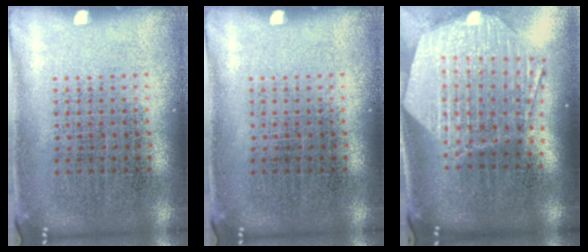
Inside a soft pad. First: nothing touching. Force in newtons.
{"total": 0.0}
{"total": 3.0, "press": 2.4, "slide": 1.8}